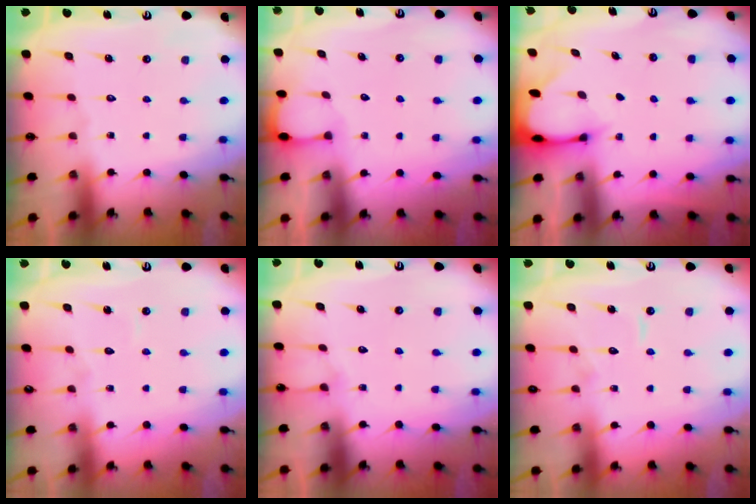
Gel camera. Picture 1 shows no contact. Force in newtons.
{"total": 1.0, "press": 0.9, "slide": 0.1}
{"total": 2.4, "press": 2.4, "slide": 0.1}
{"total": 2.5, "press": 2.5, "slide": 0.1}
{"total": 3.9, "press": 3.9, "slide": 0.5}
{"total": 6.3, "press": 6.3, "slide": 0.6}